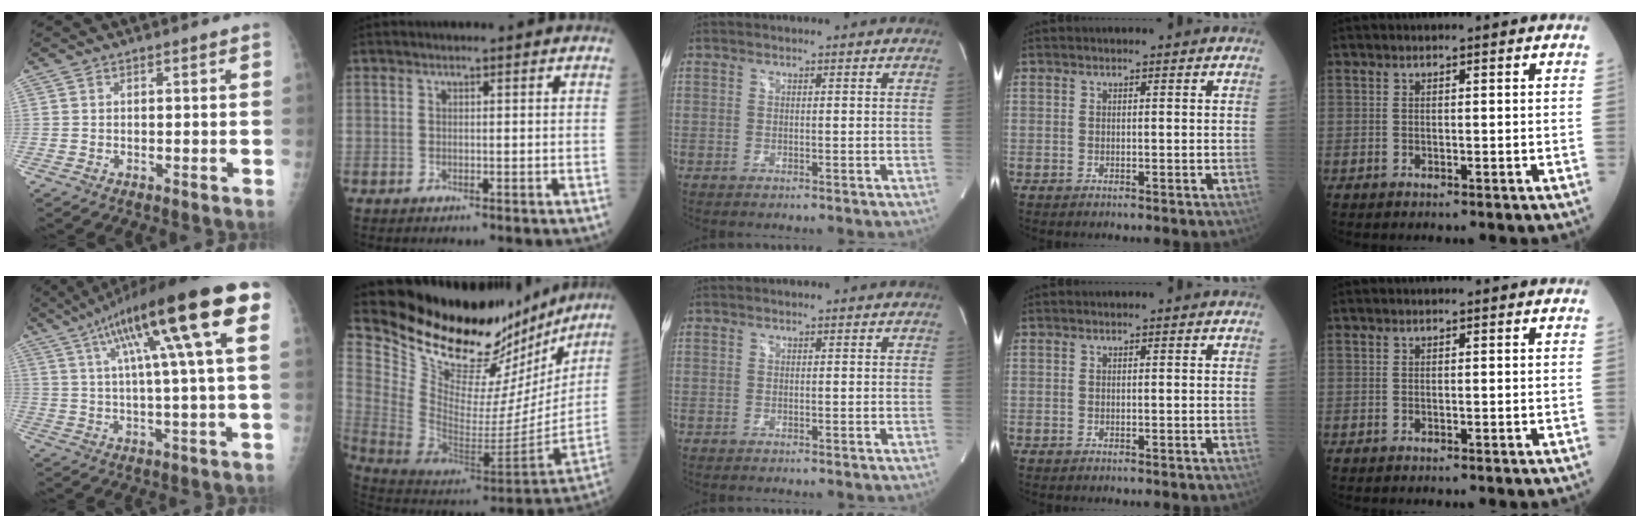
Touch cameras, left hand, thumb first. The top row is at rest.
{"thumb": {"total": 21.5, "force": [8.5, 2.6, 19.6], "torque": [-0.311, 0.019, 0.124]}, "index": {"total": 26.9, "force": [23.0, 8.4, 11.2], "torque": [-0.185, -0.034, 0.352]}}